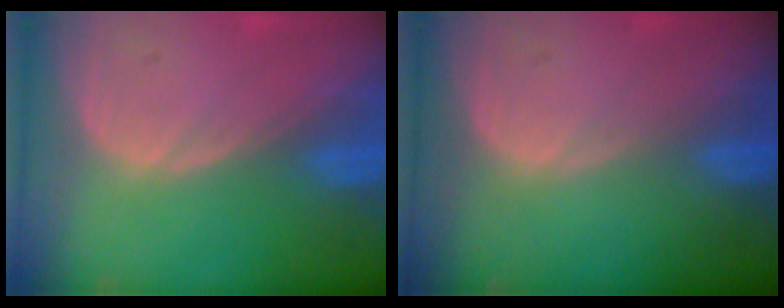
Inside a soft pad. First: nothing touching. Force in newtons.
{"total": 0.0}